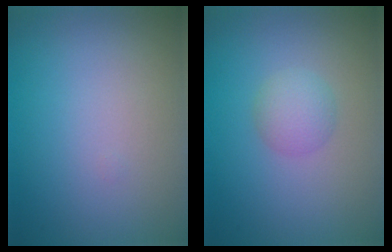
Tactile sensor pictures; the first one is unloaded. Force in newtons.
{"total": 2.0, "press": 2.0, "slide": 0.1}